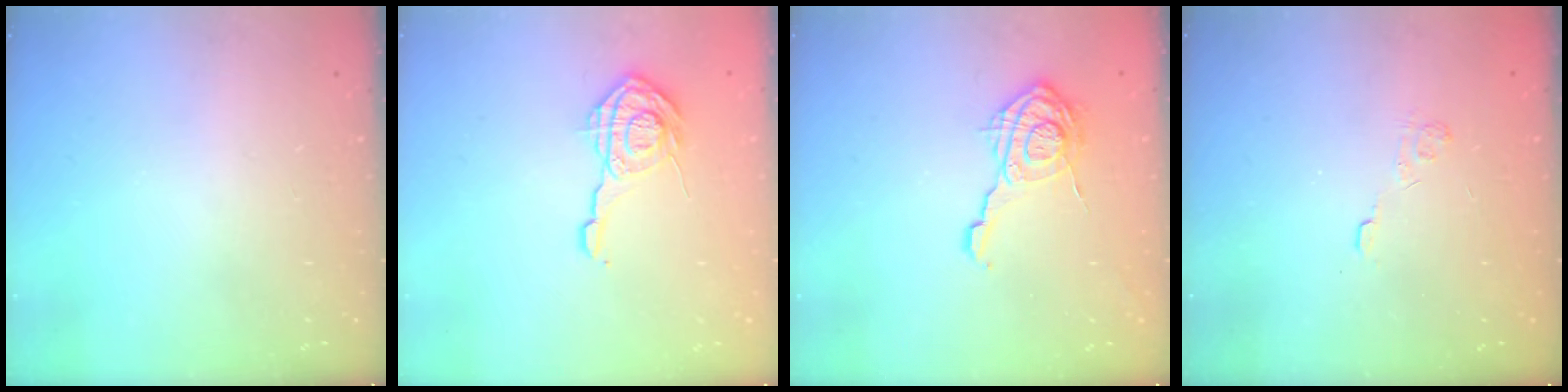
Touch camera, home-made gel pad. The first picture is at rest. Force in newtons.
{"total": 11.1, "press": 11.1, "slide": 0.9}
{"total": 14.5, "press": 14.5, "slide": 0.4}
{"total": 2.3, "press": 1.8, "slide": 1.4}